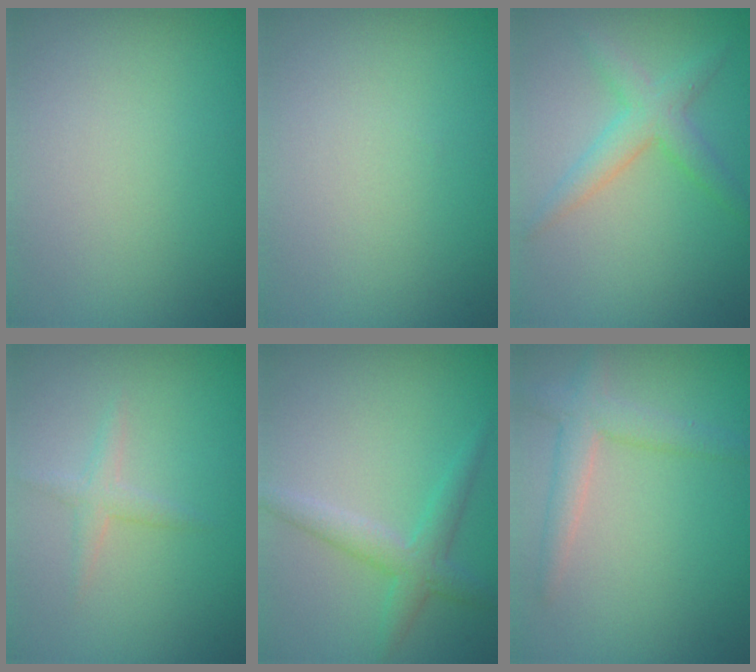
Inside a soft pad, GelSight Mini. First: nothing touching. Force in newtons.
{"total": 0.0}
{"total": 2.9, "press": 2.9, "slide": 0.1}
{"total": 1.3, "press": 1.3, "slide": 0.1}
{"total": 2.7, "press": 2.7, "slide": 0.1}
{"total": 2.8, "press": 2.8, "slide": 0.1}